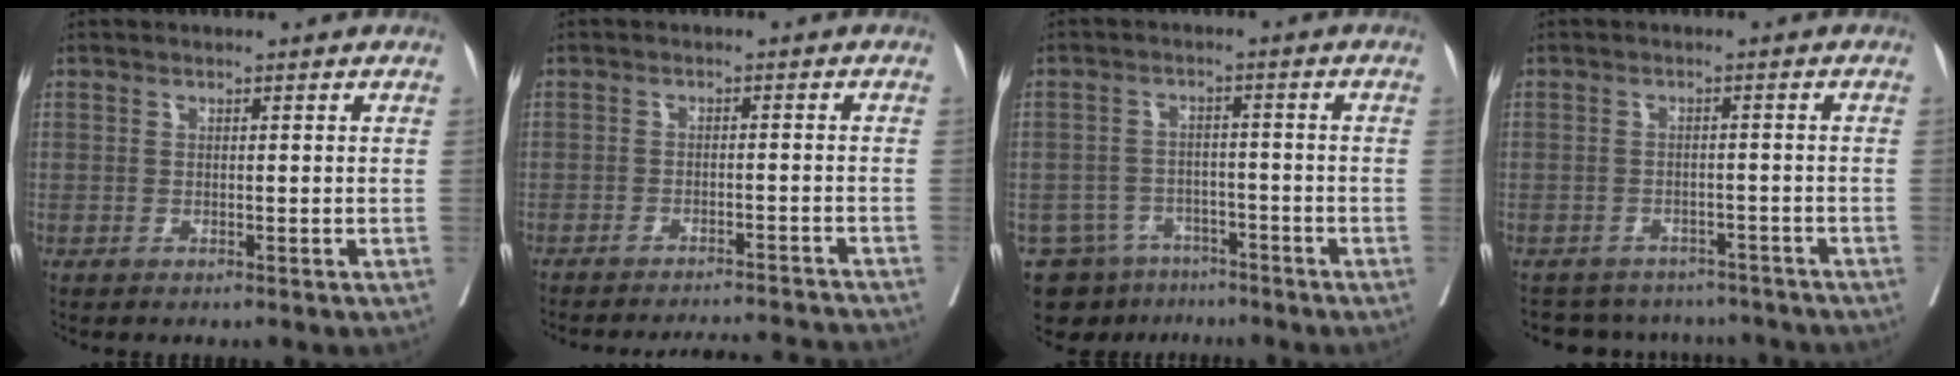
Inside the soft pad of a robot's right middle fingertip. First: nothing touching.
{"total": 10.0, "force": [-9.9, 0.1, 1.3], "torque": [-0.007, 0.011, -0.117]}
{"total": 7.6, "force": [-5.4, 5.2, 1.1], "torque": [-0.019, 0.018, -0.076]}
{"total": 9.0, "force": [-8.2, 3.6, 0.5], "torque": [-0.004, 0.018, -0.094]}